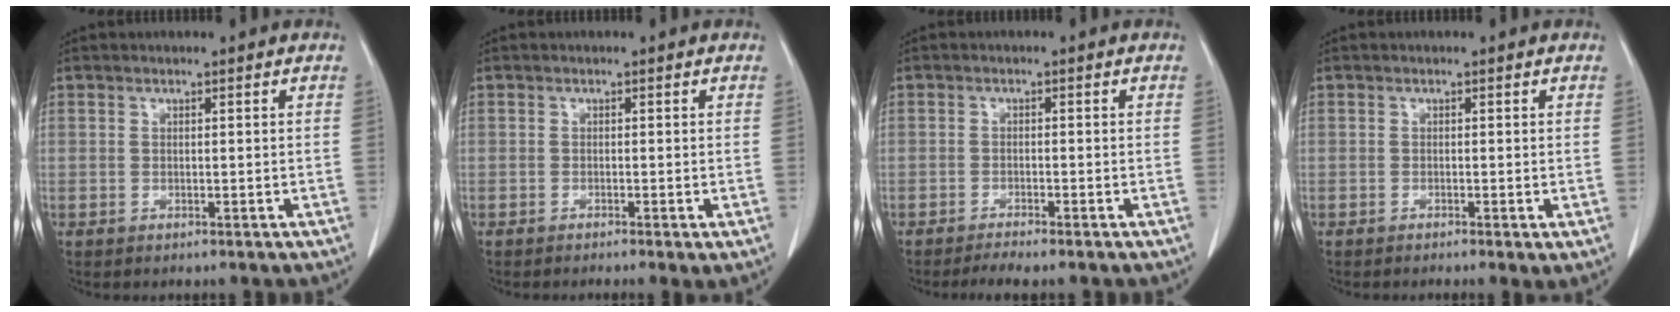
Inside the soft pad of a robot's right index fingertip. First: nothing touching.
{"total": 1.7, "force": [-1.1, 0.0, 1.3], "torque": [-0.017, -0.003, -0.016]}
{"total": 3.0, "force": [-2.6, -0.3, 1.5], "torque": [-0.025, -0.005, -0.044]}
{"total": 1.3, "force": [-0.5, 0.1, 1.1], "torque": [-0.018, -0.004, -0.009]}